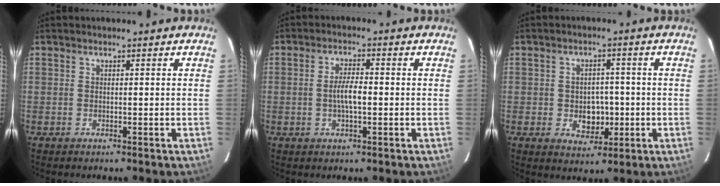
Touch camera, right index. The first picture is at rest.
{"total": 4.3, "force": [-0.6, 1.2, 4.0], "torque": [-0.076, 0.003, -0.009]}
{"total": 5.8, "force": [-1.1, 4.5, 3.4], "torque": [-0.062, 0.004, -0.005]}